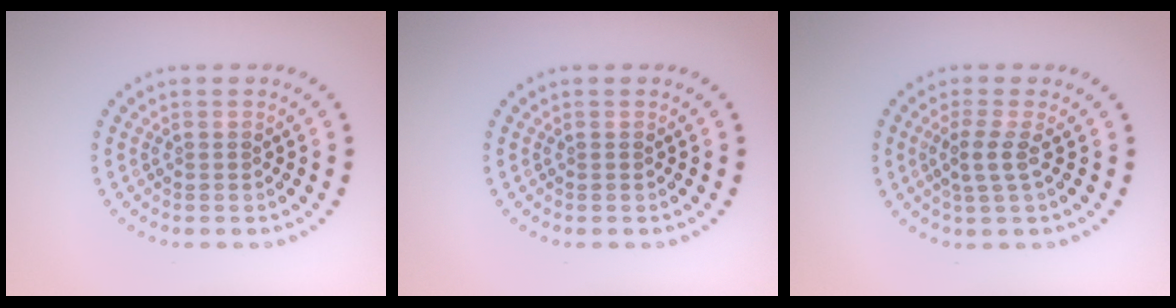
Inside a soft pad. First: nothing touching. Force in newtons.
{"total": 0.0}
{"total": 2.1, "press": 1.6, "slide": 1.3}